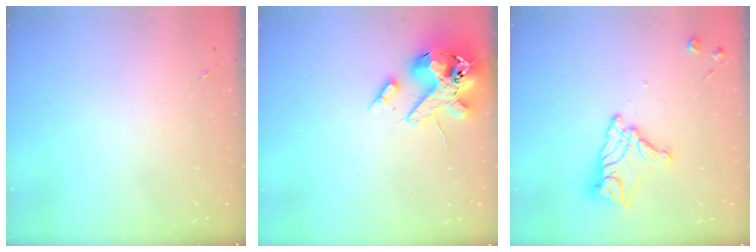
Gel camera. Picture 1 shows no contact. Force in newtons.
{"total": 16.9, "press": 16.7, "slide": 2.8}
{"total": 13.7, "press": 13.7, "slide": 1.3}